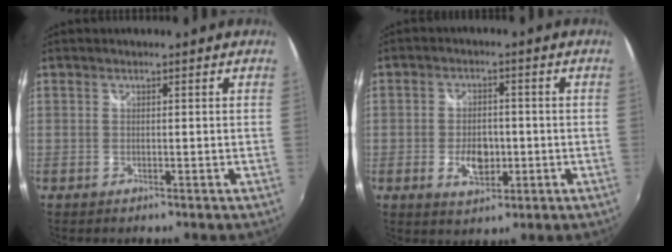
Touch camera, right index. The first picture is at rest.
{"total": 6.3, "force": [-1.5, 3.9, 4.7], "torque": [-0.090, -0.004, -0.022]}